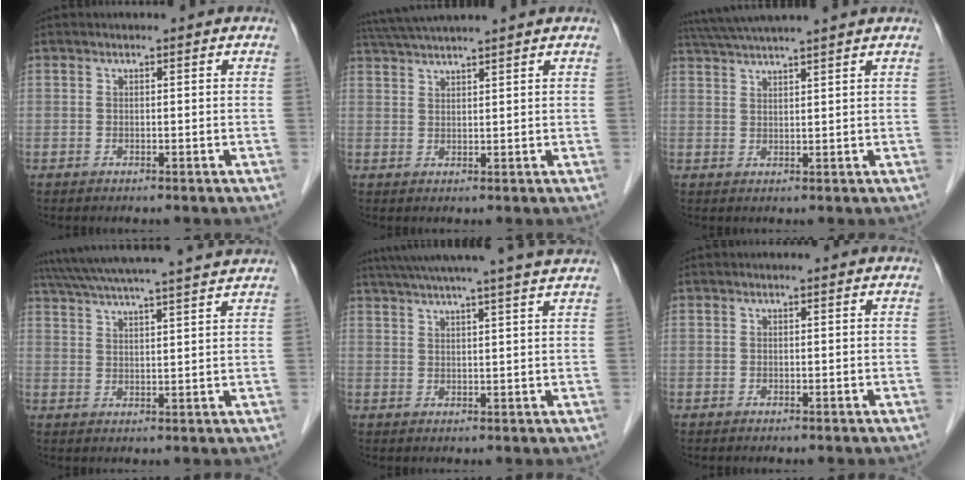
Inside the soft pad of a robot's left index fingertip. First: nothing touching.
{"total": 7.7, "force": [6.8, -1.3, 3.3], "torque": [-0.059, 0.032, 0.114]}
{"total": 10.0, "force": [8.8, -1.2, 4.6], "torque": [-0.082, 0.033, 0.134]}
{"total": 18.5, "force": [16.6, -0.5, 8.0], "torque": [-0.147, 0.018, 0.233]}
{"total": 16.8, "force": [14.7, -1.2, 8.0], "torque": [-0.139, 0.010, 0.195]}
{"total": 0.0}